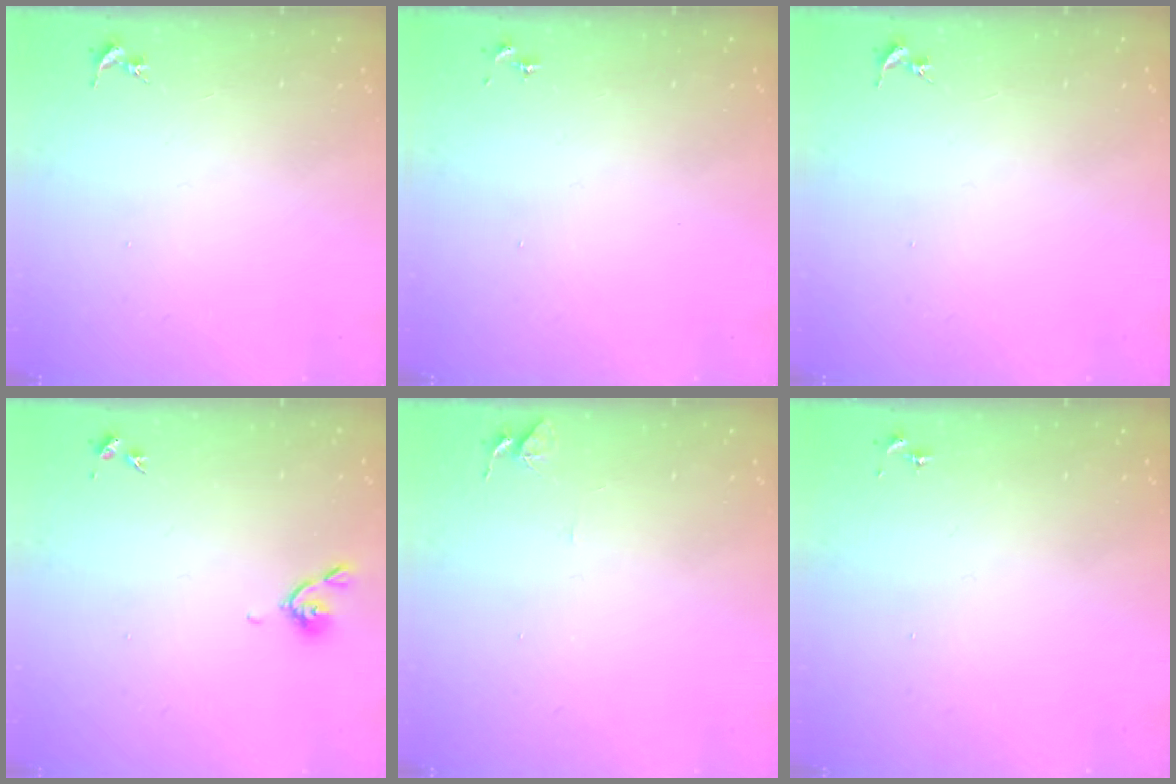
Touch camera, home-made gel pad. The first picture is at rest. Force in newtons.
{"total": 0.0}
{"total": 0.0}
{"total": 5.3, "press": 5.2, "slide": 1.1}
{"total": 5.2, "press": 5.1, "slide": 0.4}
{"total": 0.0}